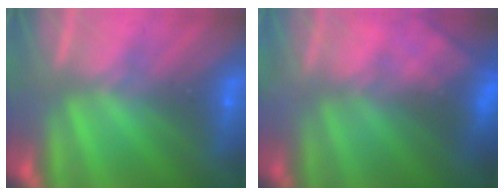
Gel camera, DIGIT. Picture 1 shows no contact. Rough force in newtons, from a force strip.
{"total": 8.7}